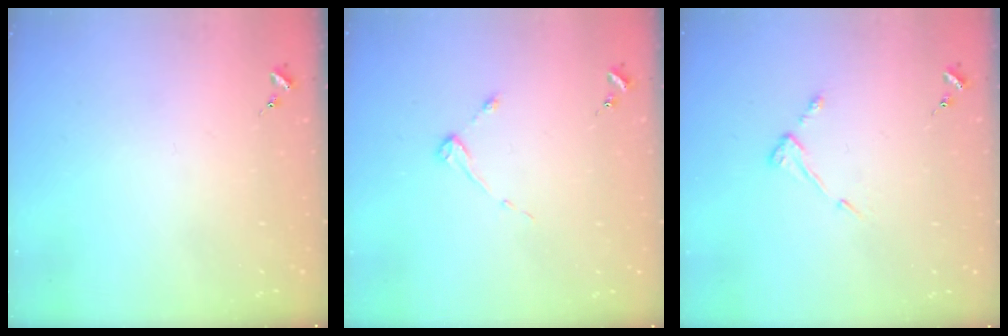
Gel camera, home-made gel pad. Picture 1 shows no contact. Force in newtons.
{"total": 3.1, "press": 3.1, "slide": 0.4}
{"total": 5.2, "press": 5.1, "slide": 0.6}